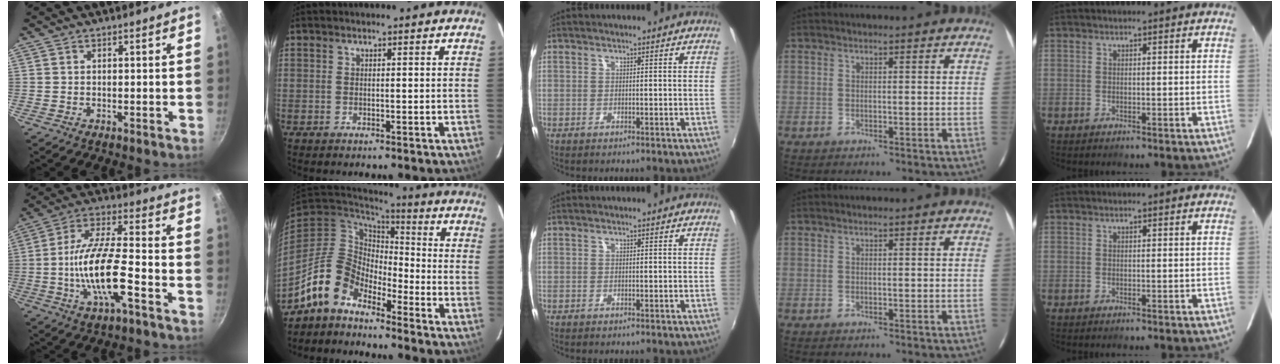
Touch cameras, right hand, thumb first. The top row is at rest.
{"thumb": {"total": 14.7, "force": [-4.7, 4.2, 13.3], "torque": [-0.253, 0.030, -0.096]}, "index": {"total": 10.8, "force": [-8.4, 5.7, 3.9], "torque": [-0.086, 0.022, -0.164]}}